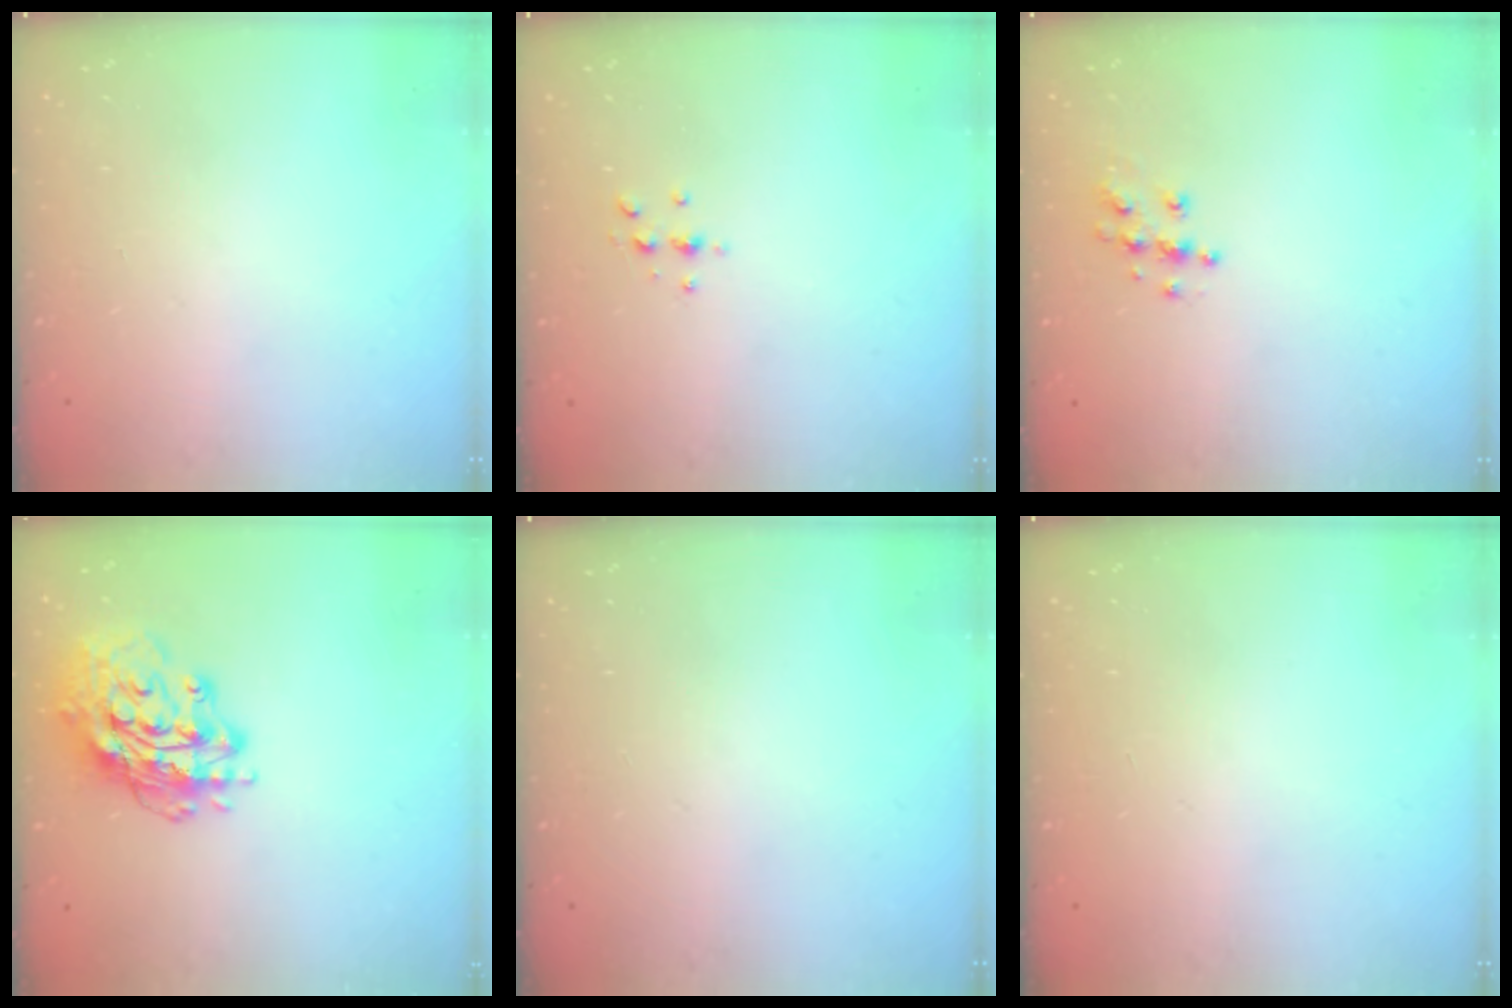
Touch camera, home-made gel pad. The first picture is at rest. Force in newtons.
{"total": 3.0, "press": 3.0, "slide": 0.4}
{"total": 6.4, "press": 6.4, "slide": 0.2}
{"total": 15.9, "press": 15.8, "slide": 1.3}
{"total": 0.0}
{"total": 0.0}